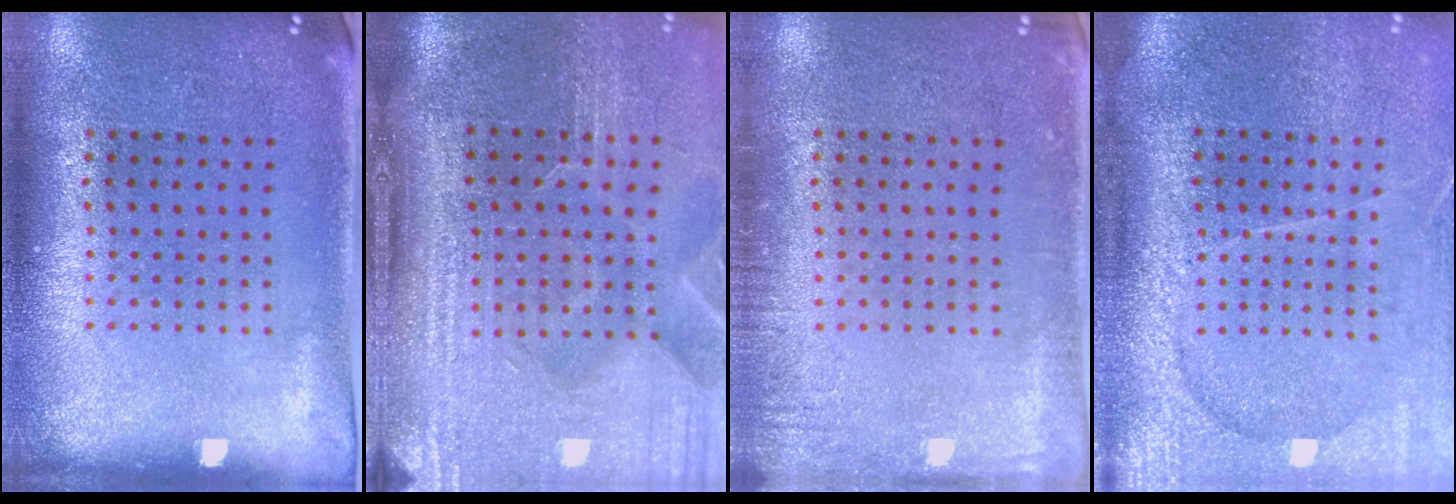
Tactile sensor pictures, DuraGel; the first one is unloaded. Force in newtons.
{"total": 5.0, "press": 4.2, "slide": 2.7}
{"total": 1.8, "press": 1.8, "slide": 0.2}
{"total": 4.2, "press": 3.4, "slide": 2.4}